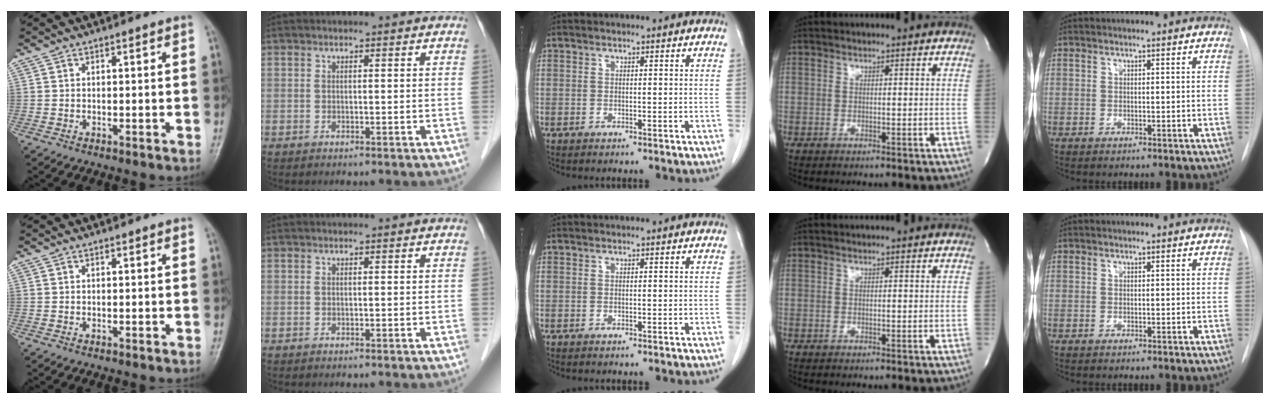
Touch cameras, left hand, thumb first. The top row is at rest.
{}